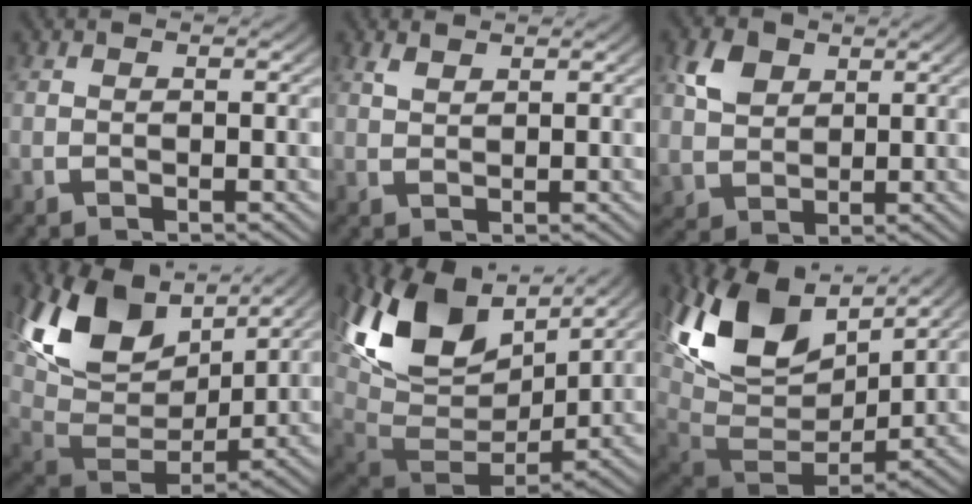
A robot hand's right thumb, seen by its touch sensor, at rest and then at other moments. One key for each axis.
{"total": 1.3, "fx": 1.3, "fy": 0.2, "fz": 0.3, "tx": 0.000, "ty": 0.003, "tz": 0.031}
{"total": 5.2, "fx": 2.0, "fy": 3.9, "fz": 2.8, "tx": -0.062, "ty": -0.016, "tz": 0.048}
{"total": 12.0, "fx": 3.5, "fy": 7.4, "fz": 8.8, "tx": -0.193, "ty": -0.020, "tz": 0.067}
{"total": 14.3, "fx": 3.0, "fy": 9.3, "fz": 10.5, "tx": -0.241, "ty": -0.041, "tz": 0.066}
{"total": 13.9, "fx": 2.9, "fy": 8.9, "fz": 10.3, "tx": -0.231, "ty": -0.039, "tz": 0.064}